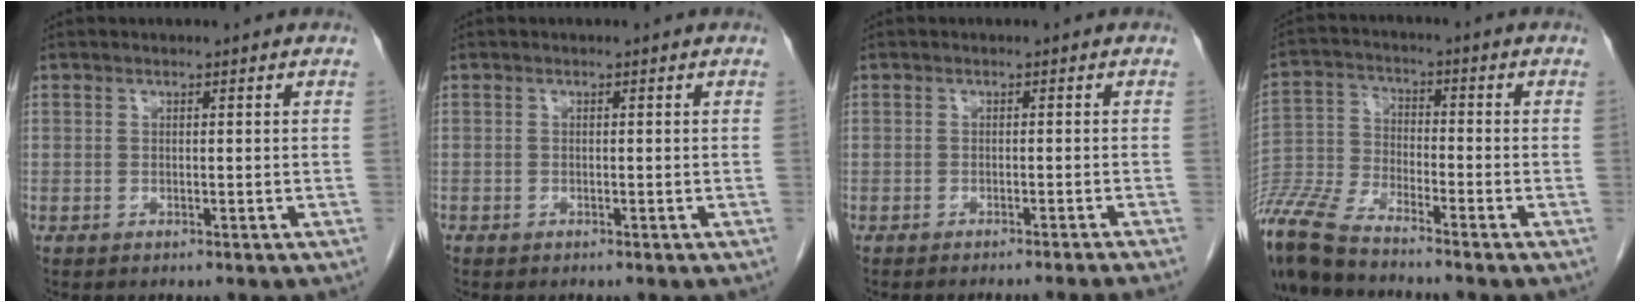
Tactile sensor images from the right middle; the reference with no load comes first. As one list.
[{"total": 0.0}, {"total": 6.3, "force": [-5.6, -1.8, 2.3], "torque": [-0.006, -0.012, -0.070]}, {"total": 10.6, "force": [-9.6, 0.6, 4.4], "torque": [-0.100, -0.022, -0.194]}]